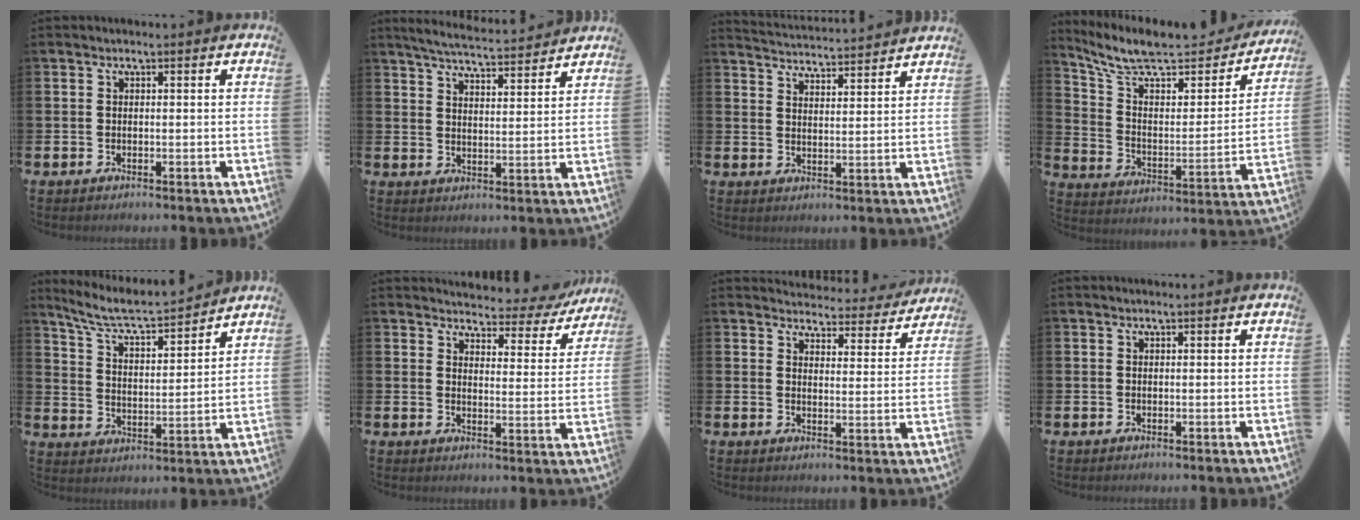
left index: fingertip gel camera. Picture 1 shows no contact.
{"total": 5.0, "force": [4.9, 0.0, 0.9], "torque": [-0.031, -0.038, 0.084]}
{"total": 4.0, "force": [4.0, -0.3, -0.2], "torque": [-0.007, -0.039, 0.068]}
{"total": 9.6, "force": [7.9, 3.0, 4.4], "torque": [-0.120, -0.058, 0.132]}
{"total": 6.9, "force": [6.4, 0.7, 2.4], "torque": [-0.078, -0.048, 0.108]}
{"total": 3.7, "force": [3.5, 1.1, 0.5], "torque": [-0.014, -0.035, 0.052]}
{"total": 3.9, "force": [3.8, 0.9, 0.2], "torque": [-0.006, -0.034, 0.060]}
{"total": 0.0}